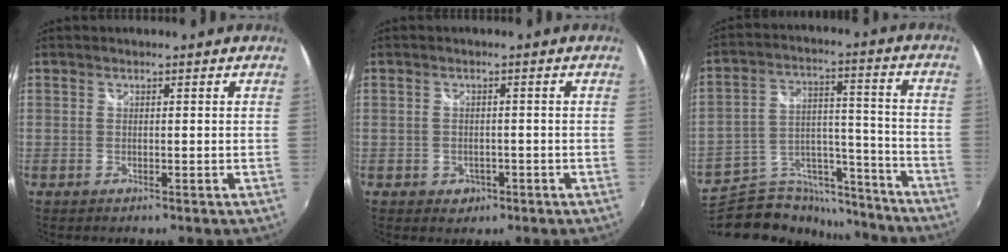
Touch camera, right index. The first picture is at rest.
{"total": 3.0, "force": [-1.2, 2.5, 1.0], "torque": [-0.024, 0.001, -0.011]}
{"total": 20.4, "force": [-17.6, 8.5, 5.9], "torque": [-0.117, 0.050, -0.260]}